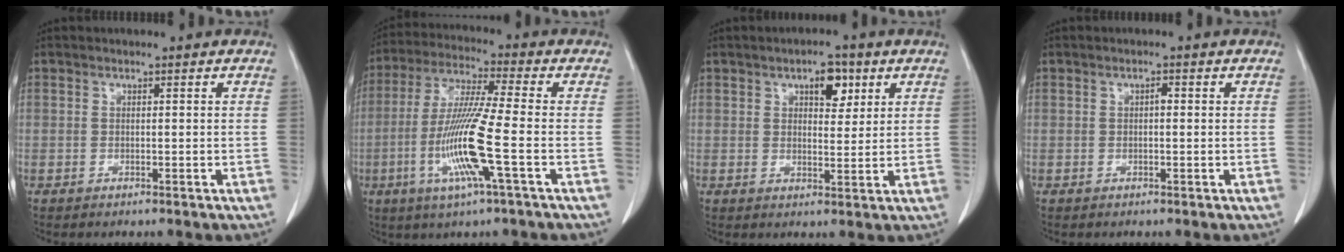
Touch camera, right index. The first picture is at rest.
{"total": 12.7, "force": [-3.6, -0.4, 12.2], "torque": [-0.250, -0.015, -0.077]}
{"total": 5.1, "force": [2.5, 2.4, 3.7], "torque": [-0.051, 0.006, 0.037]}
{"total": 0.9, "force": [0.0, 0.4, 0.8], "torque": [-0.011, 0.003, 0.000]}